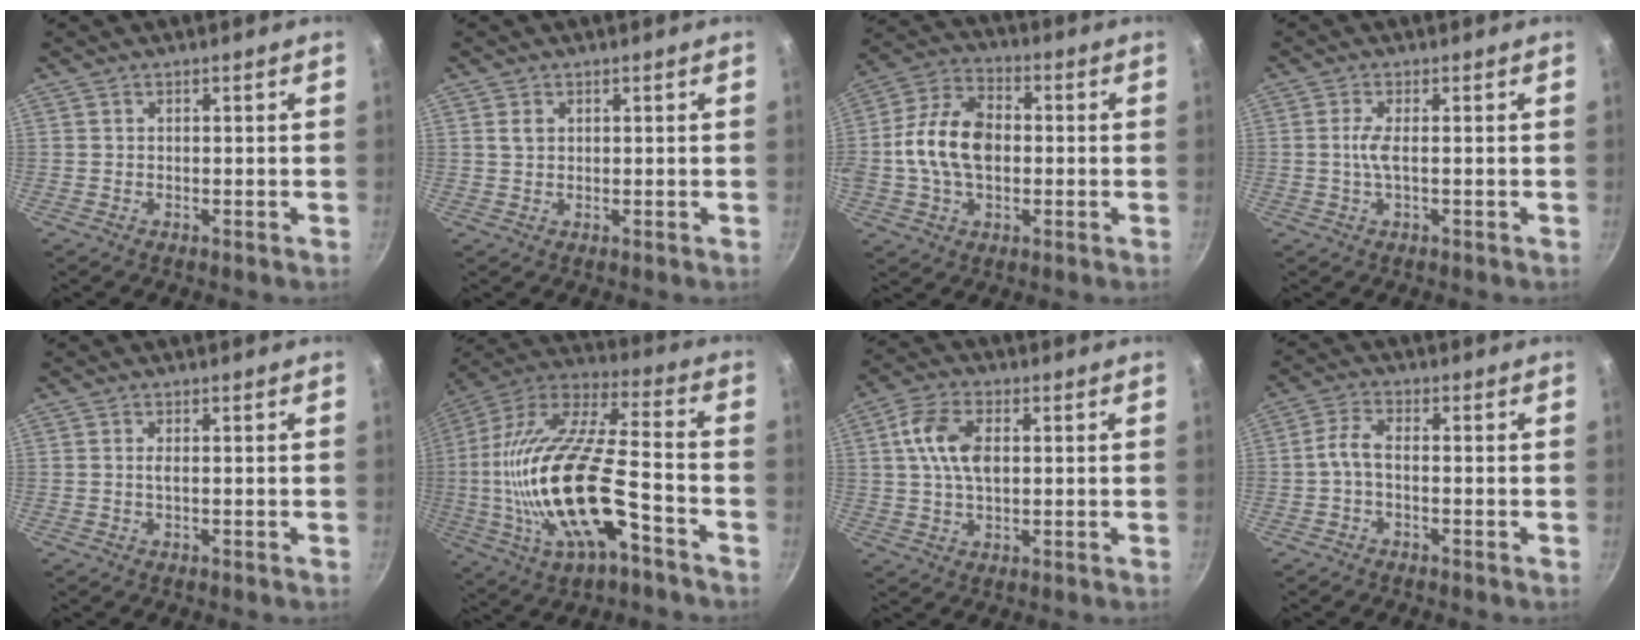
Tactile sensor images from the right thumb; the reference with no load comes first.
{"total": 1.8, "force": [0.6, 1.3, 1.0], "torque": [-0.016, 0.000, 0.012]}
{"total": 14.4, "force": [-0.3, 9.7, 10.6], "torque": [-0.179, 0.023, -0.020]}
{"total": 2.9, "force": [-0.1, 0.5, 2.8], "torque": [-0.071, 0.002, -0.004]}
{"total": 0.9, "force": [0.0, 0.2, 0.9], "torque": [-0.021, 0.000, 0.000]}
{"total": 27.5, "force": [-7.2, 10.6, 24.3], "torque": [-0.466, 0.022, -0.135]}
{"total": 9.1, "force": [1.5, 5.3, 7.2], "torque": [-0.129, 0.011, 0.022]}
{"total": 3.7, "force": [-1.2, 1.6, 3.1], "torque": [-0.076, 0.019, -0.031]}